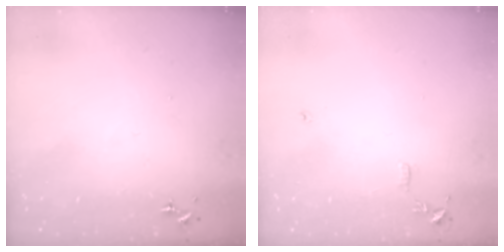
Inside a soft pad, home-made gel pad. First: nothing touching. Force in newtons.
{"total": 7.8, "press": 7.8, "slide": 0.8}